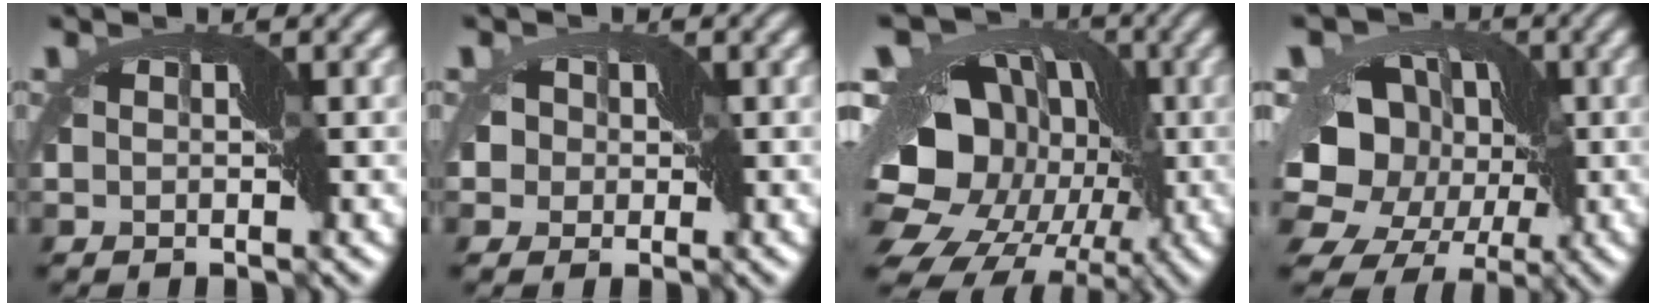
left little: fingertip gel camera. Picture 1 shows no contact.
{"total": 4.0, "force": [-0.6, 3.7, 1.4], "torque": [-0.003, 0.027, -0.034]}
{"total": 19.1, "force": [-3.0, 16.0, 10.0], "torque": [-0.176, 0.024, -0.085]}
{"total": 13.4, "force": [-1.3, 11.0, 7.5], "torque": [-0.121, -0.004, -0.046]}